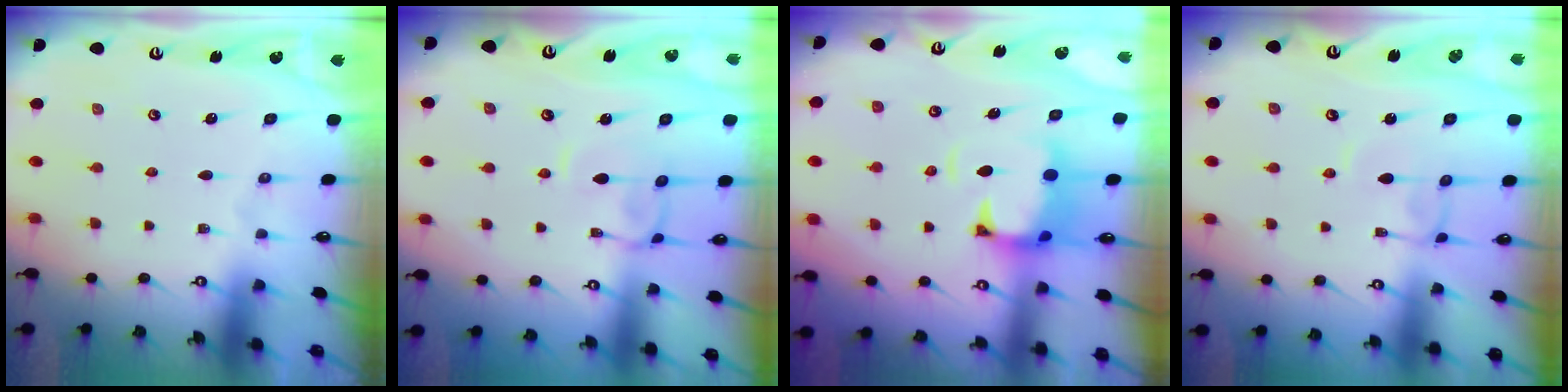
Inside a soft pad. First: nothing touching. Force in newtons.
{"total": 1.4, "press": 1.2, "slide": 0.6}
{"total": 3.1, "press": 2.8, "slide": 1.3}
{"total": 1.9, "press": 1.9, "slide": 0.3}